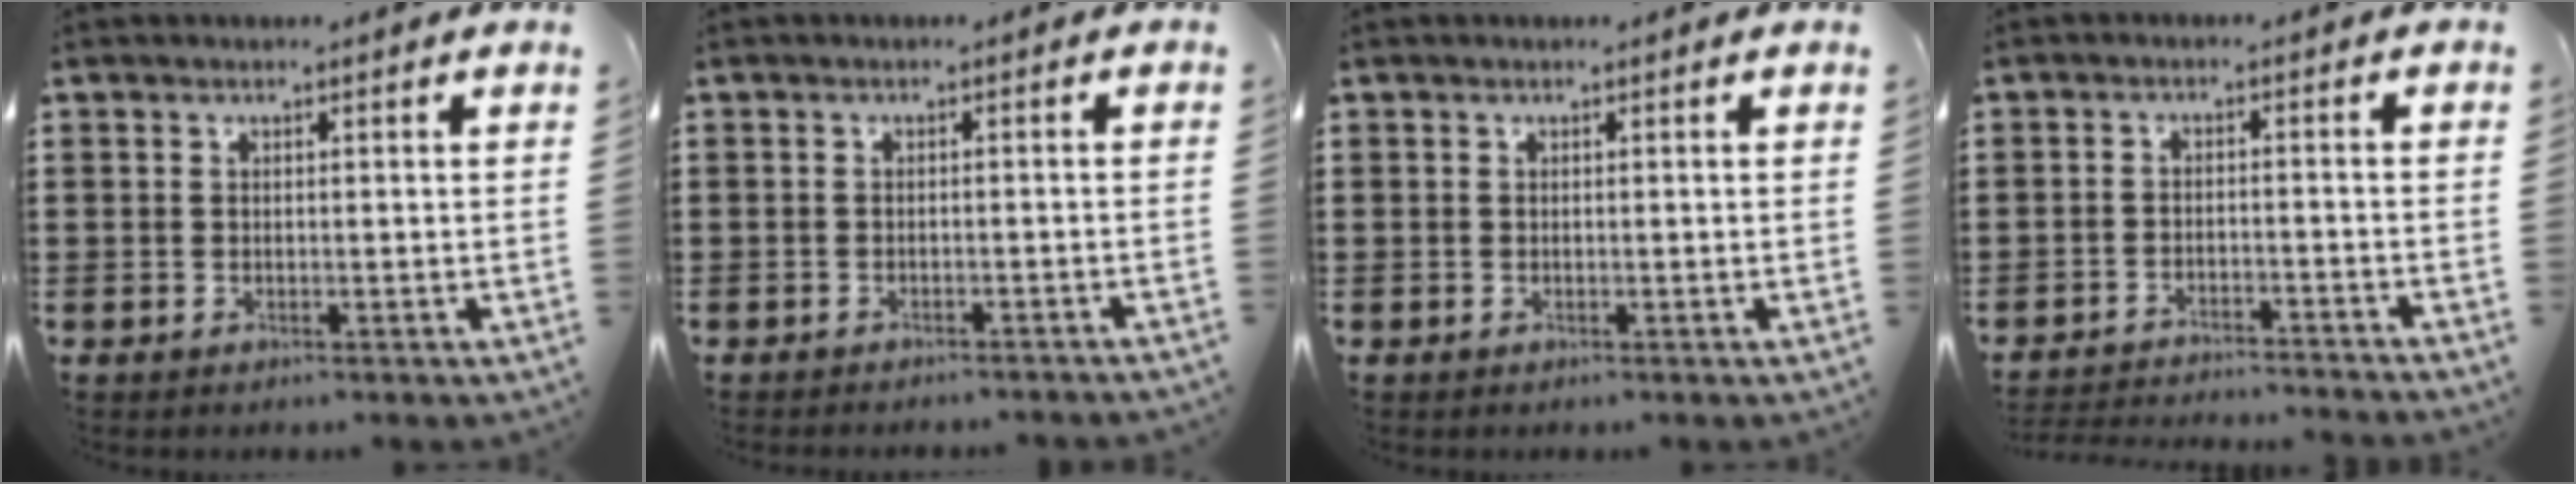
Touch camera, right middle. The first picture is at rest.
{"total": 1.1, "force": [-1.1, 0.0, 0.1], "torque": [-0.005, 0.001, -0.022]}
{"total": 0.0}
{"total": 3.1, "force": [-3.1, -0.1, 0.3], "torque": [-0.008, 0.000, -0.067]}